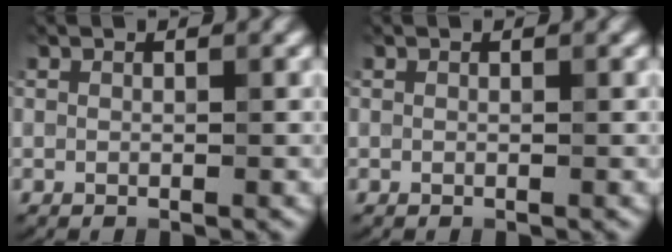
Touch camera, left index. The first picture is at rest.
{"total": 0.0}